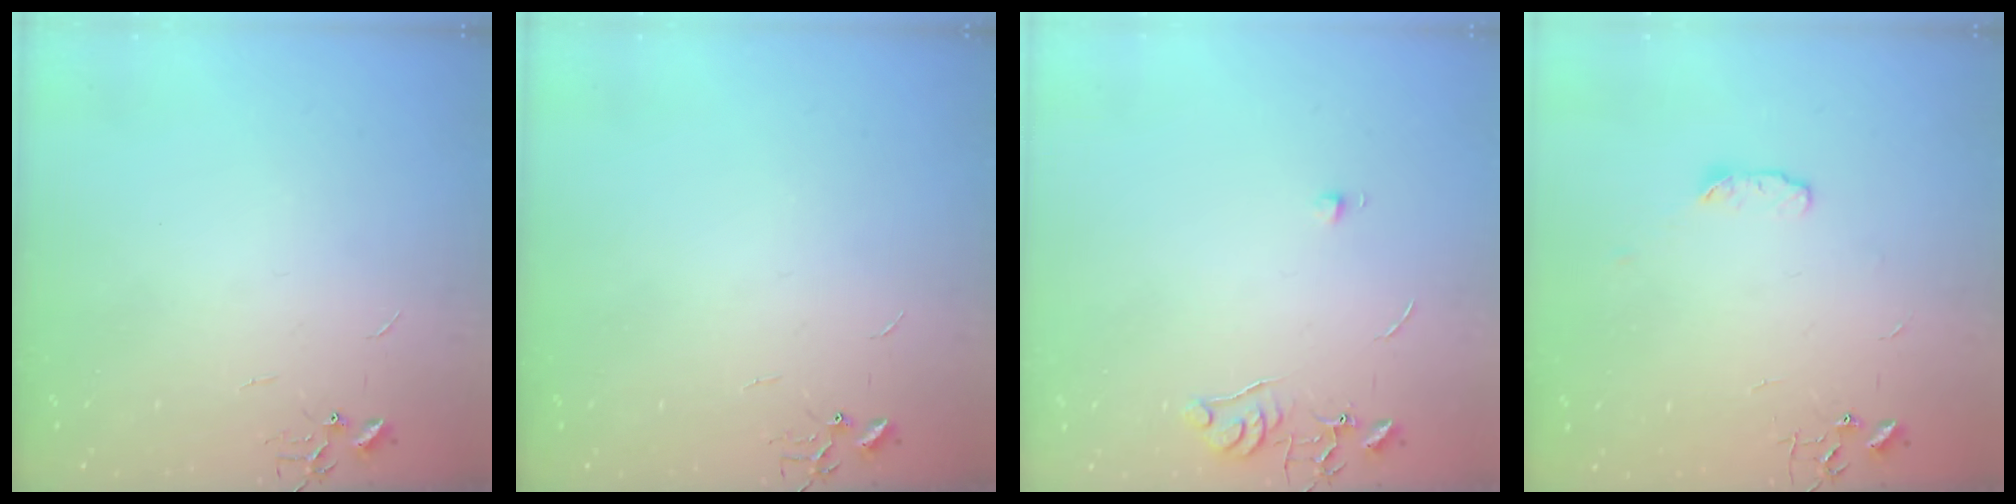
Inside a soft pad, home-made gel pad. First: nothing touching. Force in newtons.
{"total": 0.0}
{"total": 6.5, "press": 6.5, "slide": 0.7}
{"total": 5.0, "press": 4.8, "slide": 1.2}